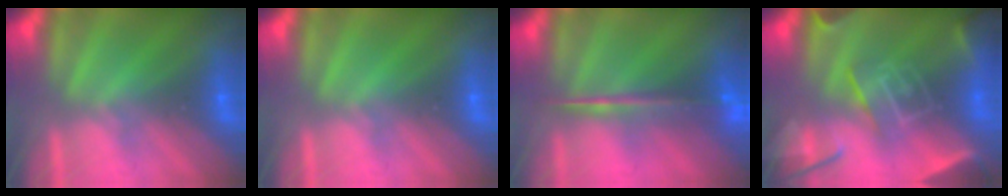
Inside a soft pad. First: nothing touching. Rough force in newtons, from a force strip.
{"total": 0.0}
{"total": 5.7}
{"total": 7.6}